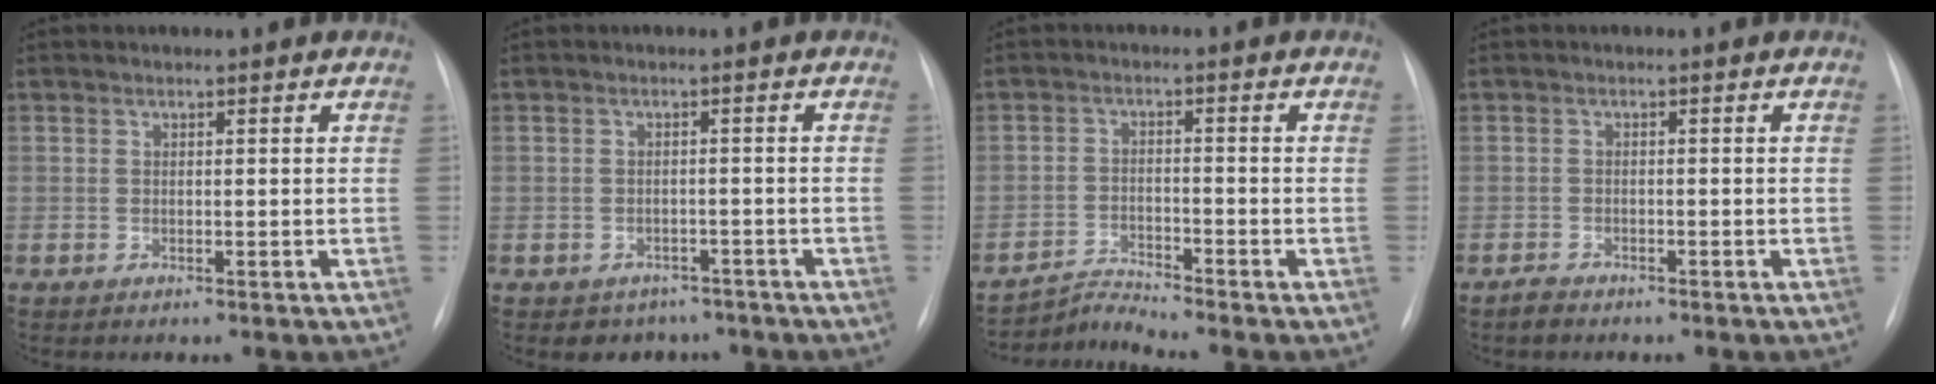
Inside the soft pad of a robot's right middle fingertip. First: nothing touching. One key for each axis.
{"total": 4.5, "fx": -3.6, "fy": 2.8, "fz": 0.1, "tx": 0.003, "ty": 0.017, "tz": -0.045}
{"total": 4.1, "fx": -3.5, "fy": -1.8, "fz": -1.1, "tx": 0.010, "ty": -0.016, "tz": -0.063}
{"total": 1.4, "fx": -1.3, "fy": 0.5, "fz": 0.3, "tx": -0.015, "ty": -0.003, "tz": -0.021}